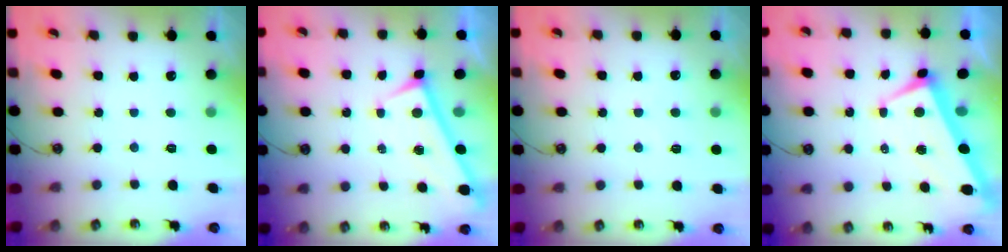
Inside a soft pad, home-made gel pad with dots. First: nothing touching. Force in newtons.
{"total": 0.0}
{"total": 1.3, "press": 1.3, "slide": 0.4}
{"total": 1.7, "press": 1.5, "slide": 0.8}